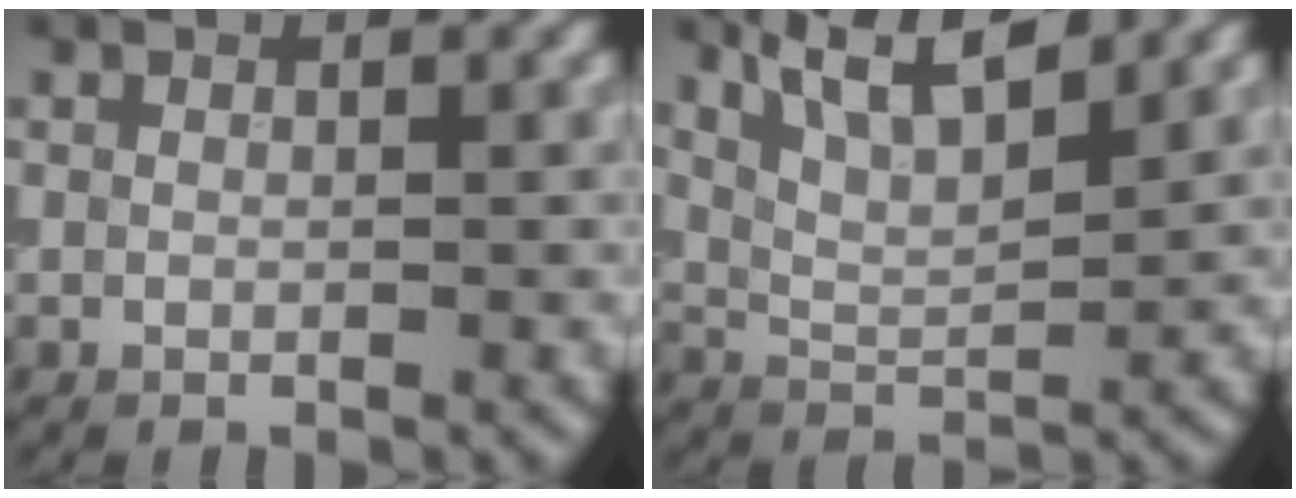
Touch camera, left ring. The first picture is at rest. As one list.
[{"total": 6.1, "force": [4.1, 1.8, 4.1], "torque": [-0.075, 0.014, 0.068]}]